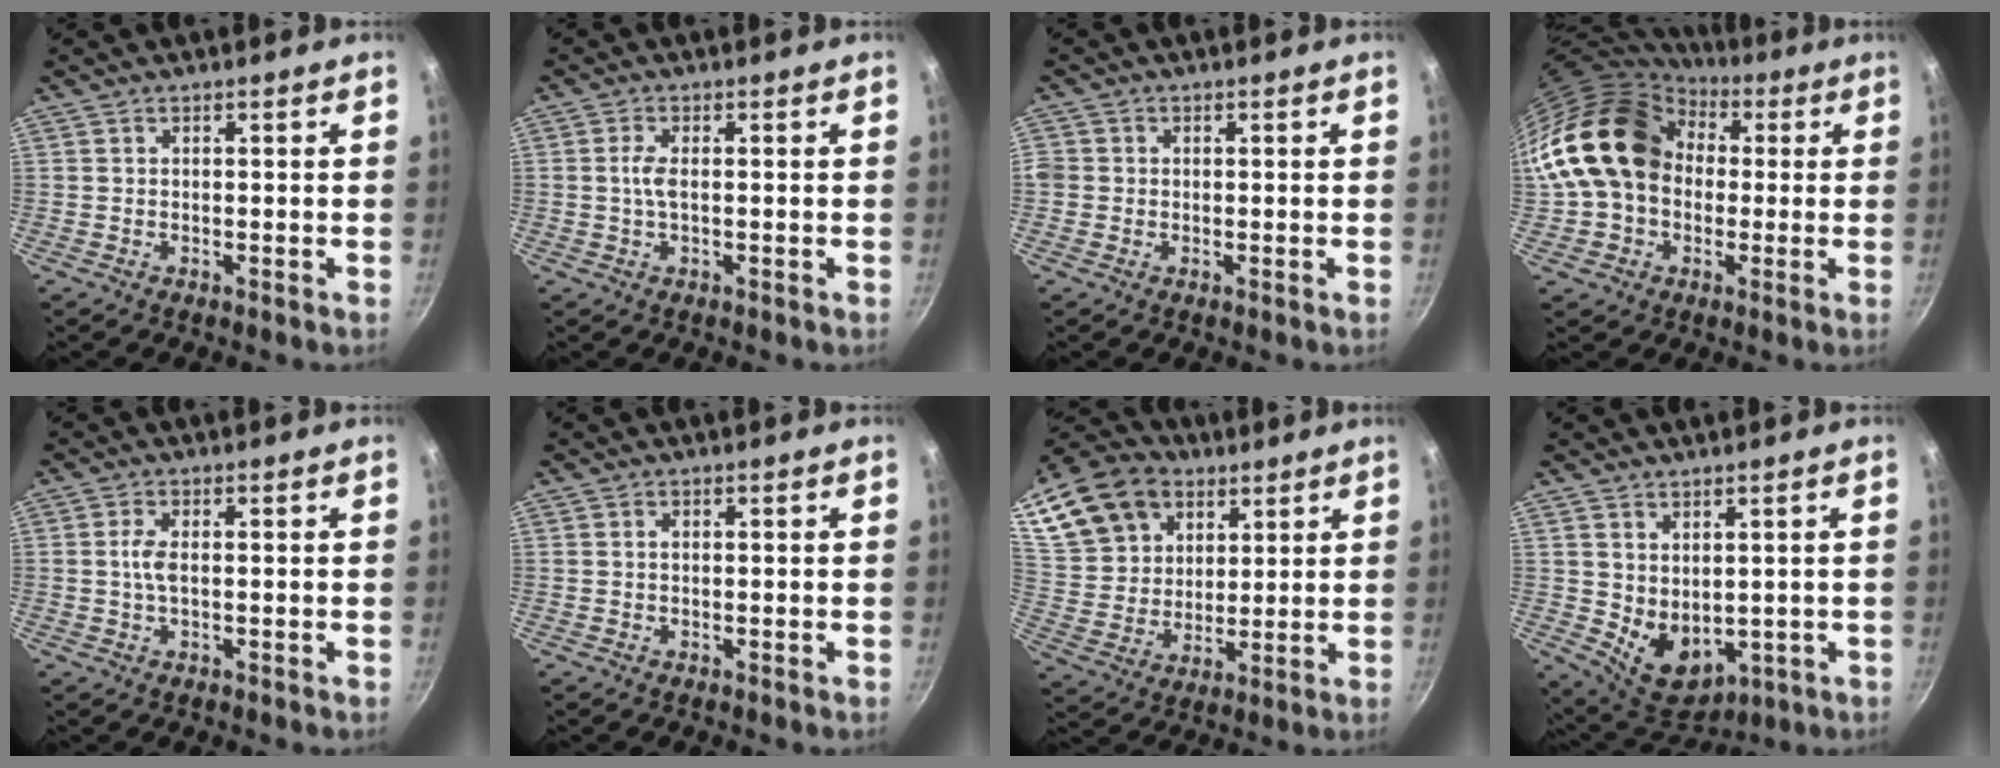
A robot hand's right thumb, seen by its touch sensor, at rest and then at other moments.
{"total": 2.6, "force": [0.0, 0.9, 2.4], "torque": [-0.059, 0.003, -0.004]}
{"total": 2.3, "force": [-0.4, 2.2, 0.7], "torque": [-0.009, 0.003, -0.011]}
{"total": 18.7, "force": [2.9, 14.7, 11.3], "torque": [-0.183, 0.040, 0.045]}
{"total": 2.9, "force": [0.0, 1.2, 2.6], "torque": [-0.061, 0.004, -0.003]}
{"total": 0.5, "force": [0.0, 0.4, 0.3], "torque": [-0.006, 0.003, 0.002]}
{"total": 23.6, "force": [11.8, 17.3, 10.9], "torque": [-0.236, 0.006, 0.225]}
{"total": 8.8, "force": [1.0, 6.2, 6.2], "torque": [-0.074, -0.026, 0.041]}